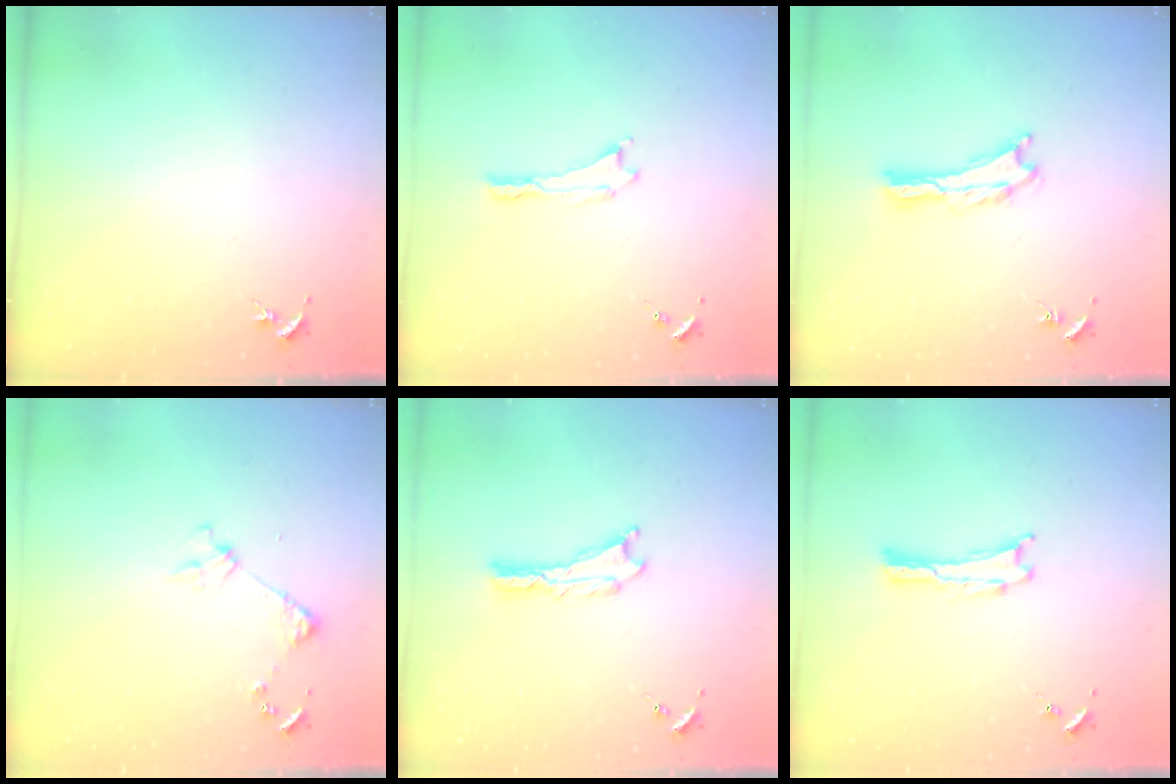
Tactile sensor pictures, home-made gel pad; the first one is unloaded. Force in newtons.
{"total": 0.0}
{"total": 0.9, "press": 0.9, "slide": 0.2}
{"total": 3.2, "press": 3.2, "slide": 0.3}
{"total": 0.7, "press": 0.6, "slide": 0.2}
{"total": 0.0}